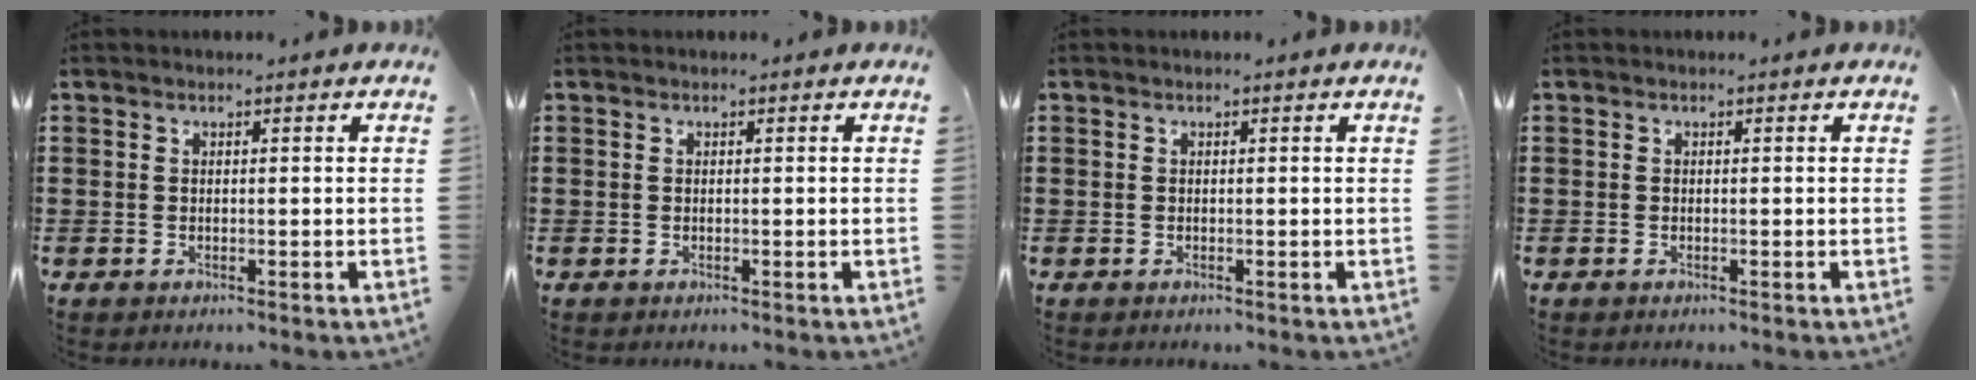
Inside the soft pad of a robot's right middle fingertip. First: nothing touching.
{"total": 0.0}
{"total": 0.0}
{"total": 0.0}